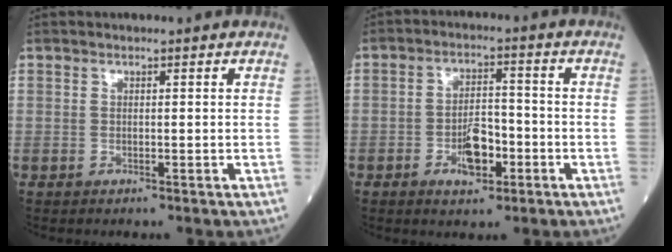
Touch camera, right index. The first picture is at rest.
{"total": 6.0, "force": [-2.5, 2.5, 4.9], "torque": [-0.088, 0.003, -0.039]}